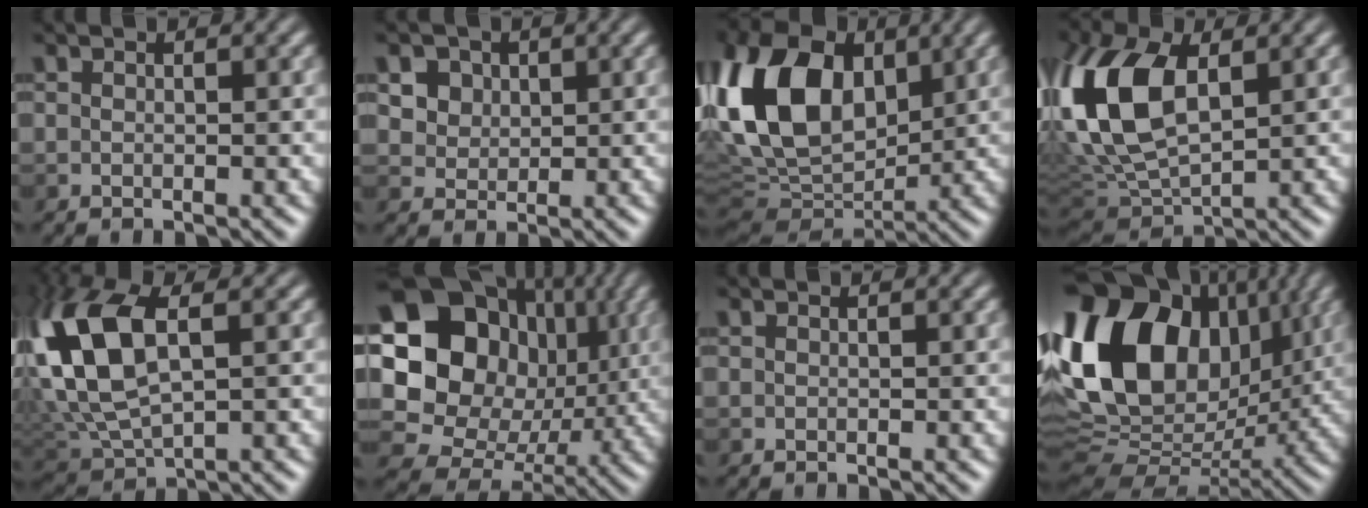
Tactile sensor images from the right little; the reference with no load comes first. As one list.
[{"total": 5.4, "force": [2.6, 4.0, 2.5], "torque": [-0.056, 0.004, 0.043]}, {"total": 15.4, "force": [3.7, 10.2, 11.0], "torque": [-0.252, 0.022, 0.055]}, {"total": 13.5, "force": [2.8, 7.9, 10.6], "torque": [-0.262, 0.012, 0.050]}, {"total": 12.1, "force": [2.2, 6.0, 10.2], "torque": [-0.245, 0.013, 0.040]}, {"total": 18.8, "force": [3.6, 15.9, 9.3], "torque": [-0.180, 0.030, 0.066]}, {"total": 0.0}, {"total": 17.4, "force": [4.2, 12.1, 11.8], "torque": [-0.251, 0.031, 0.061]}]